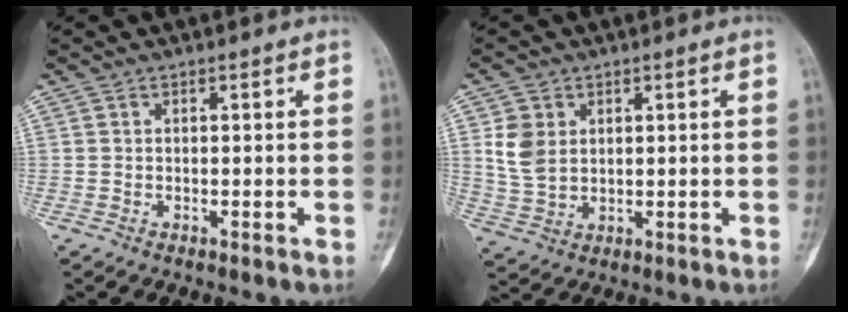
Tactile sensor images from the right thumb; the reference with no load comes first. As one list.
[{"total": 6.6, "force": [1.9, 5.0, 3.8], "torque": [-0.060, -0.006, 0.045]}]